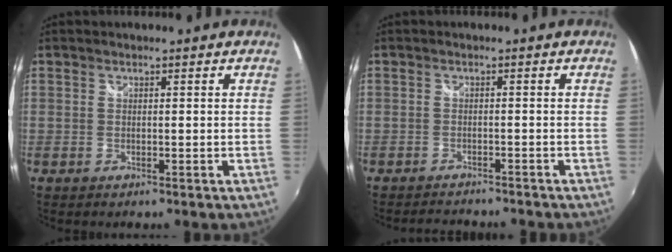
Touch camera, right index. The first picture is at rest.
{"total": 5.0, "force": [-4.7, 0.8, 1.4], "torque": [-0.040, -0.010, -0.072]}